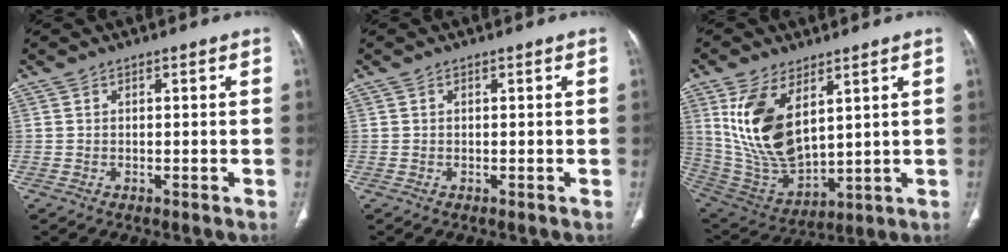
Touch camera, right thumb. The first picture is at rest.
{"total": 0.0}
{"total": 16.9, "force": [6.1, 8.7, 13.1], "torque": [-0.242, -0.028, 0.142]}